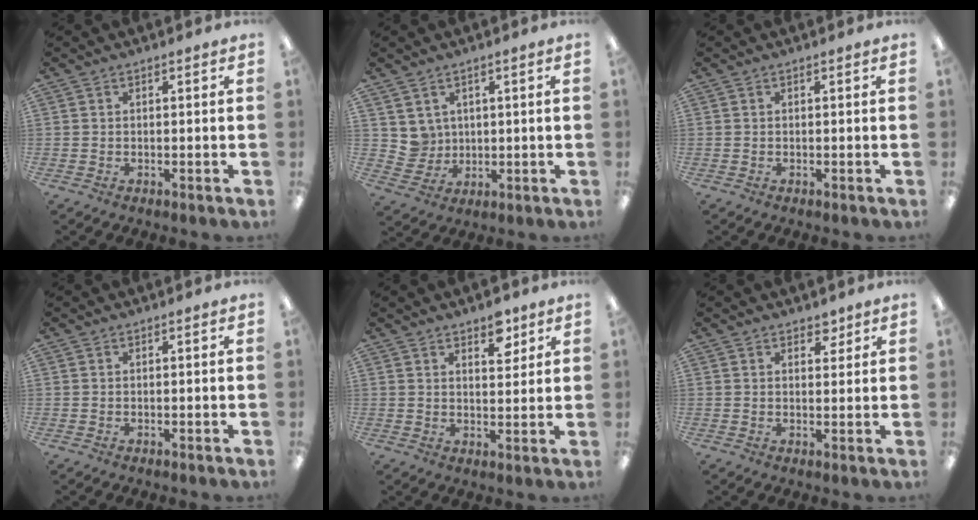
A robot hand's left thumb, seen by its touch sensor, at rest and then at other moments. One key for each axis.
{"total": 5.0, "fx": 2.7, "fy": 4.1, "fz": -0.2, "tx": -0.010, "ty": -0.007, "tz": 0.053}
{"total": 0.0}
{"total": 0.0}
{"total": 6.0, "fx": 4.4, "fy": 2.8, "fz": 3.0, "tx": -0.012, "ty": -0.029, "tz": 0.069}
{"total": 3.1, "fx": 2.3, "fy": 1.7, "fz": 1.2, "tx": -0.001, "ty": -0.008, "tz": 0.038}